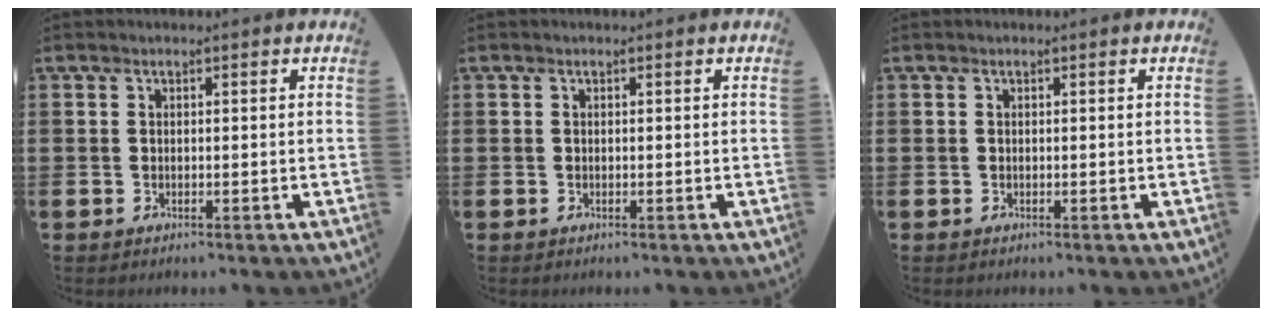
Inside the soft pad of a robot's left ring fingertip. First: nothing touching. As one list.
[{"total": 0.0}, {"total": 0.0}]